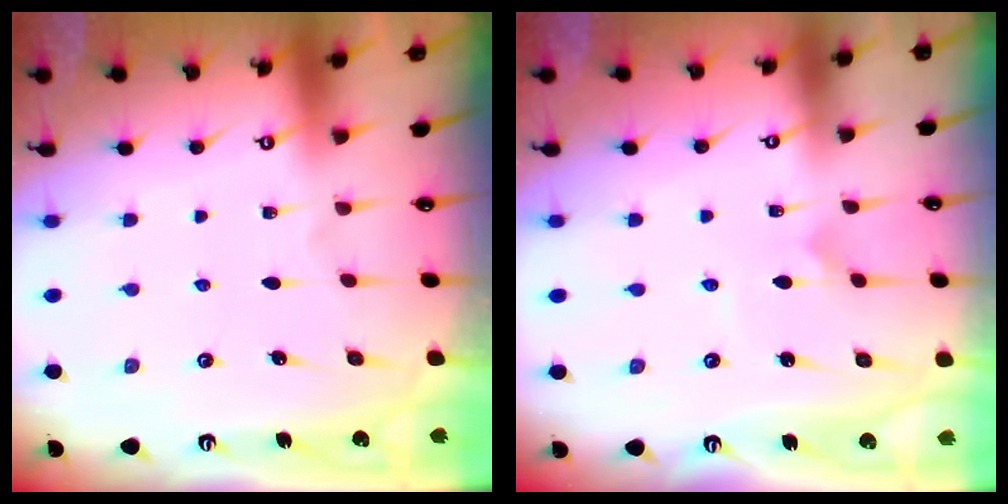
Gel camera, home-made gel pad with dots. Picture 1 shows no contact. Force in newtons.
{"total": 2.1, "press": 2.1, "slide": 0.1}